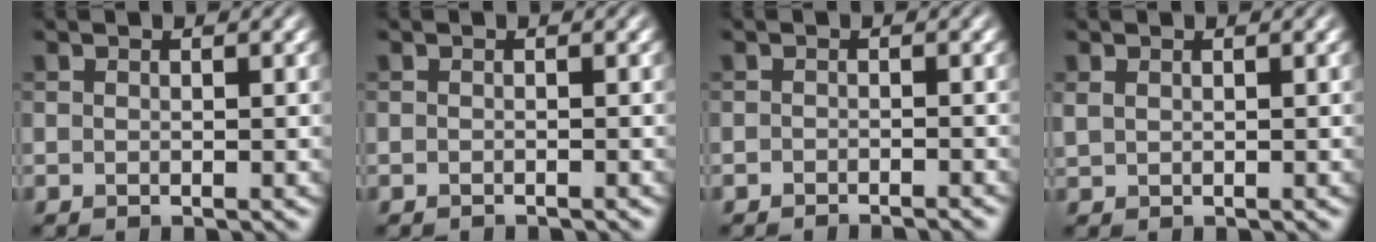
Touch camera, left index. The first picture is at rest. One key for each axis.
{"total": 0.8, "fx": -0.8, "fy": 0.1, "fz": 0.1, "tx": 0.001, "ty": -0.001, "tz": -0.013}
{"total": 1.6, "fx": -1.5, "fy": 0.1, "fz": 0.4, "tx": 0.000, "ty": 0.000, "tz": -0.022}
{"total": 0.9, "fx": 0.5, "fy": 0.6, "fz": 0.5, "tx": -0.015, "ty": 0.000, "tz": 0.014}